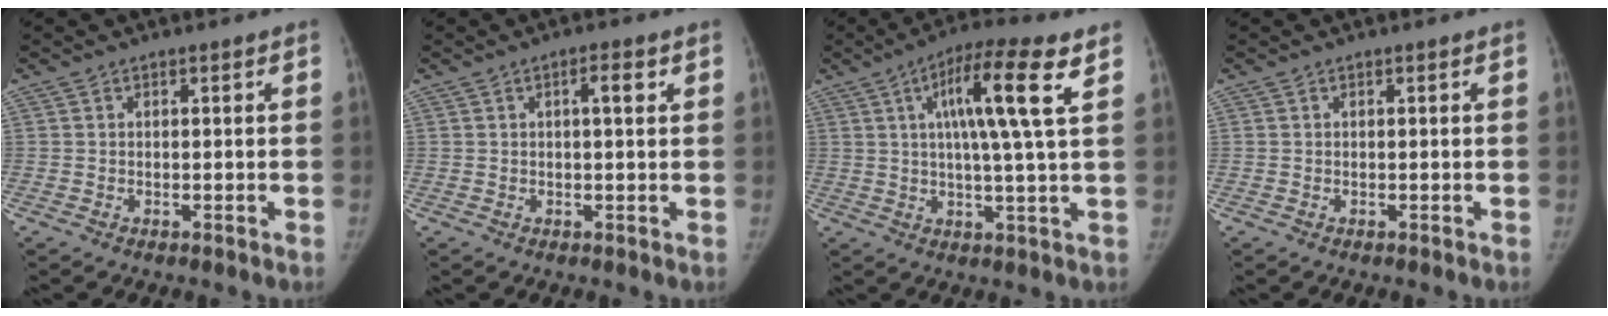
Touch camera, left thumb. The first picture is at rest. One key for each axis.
{"total": 2.7, "fx": 0.9, "fy": 0.7, "fz": 2.5, "tx": -0.037, "ty": 0.001, "tz": 0.013}
{"total": 12.9, "fx": 4.7, "fy": 1.0, "fz": 11.9, "tx": -0.207, "ty": -0.004, "tz": 0.069}
{"total": 0.0}